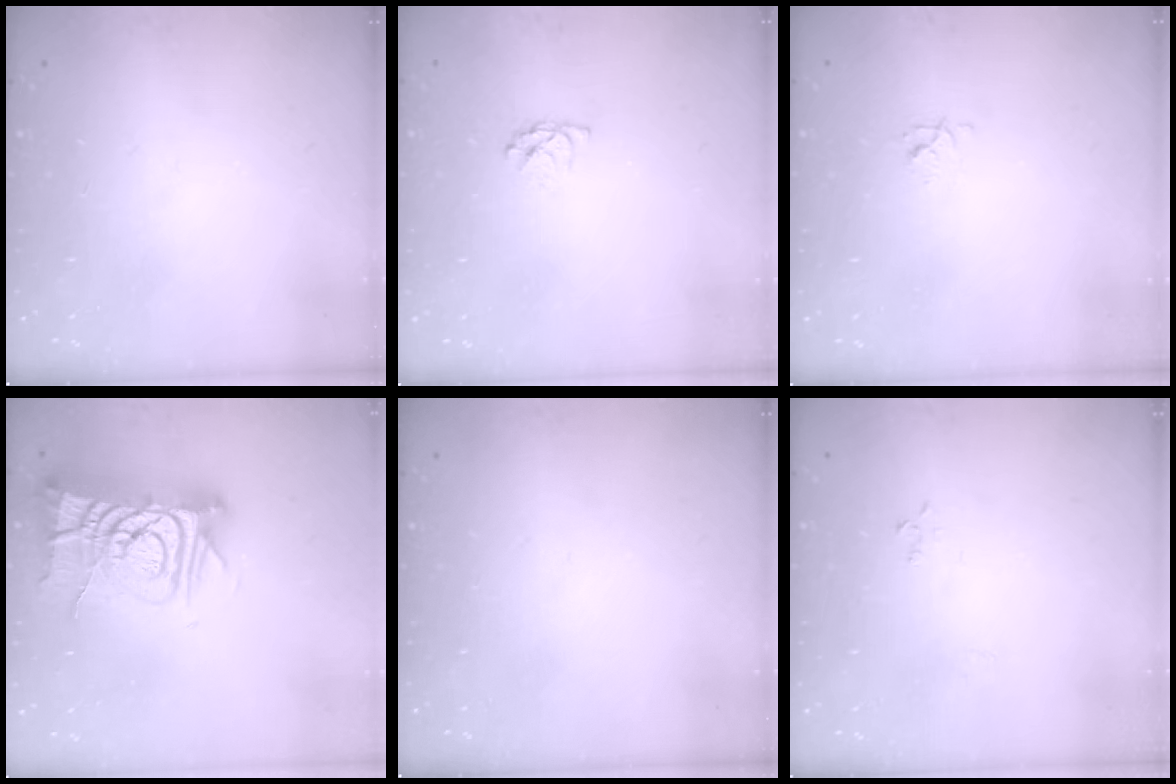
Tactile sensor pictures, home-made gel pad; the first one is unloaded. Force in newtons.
{"total": 4.0, "press": 3.9, "slide": 0.5}
{"total": 3.8, "press": 3.7, "slide": 0.4}
{"total": 17.2, "press": 17.2, "slide": 1.5}
{"total": 0.0}
{"total": 2.9, "press": 2.9, "slide": 0.3}